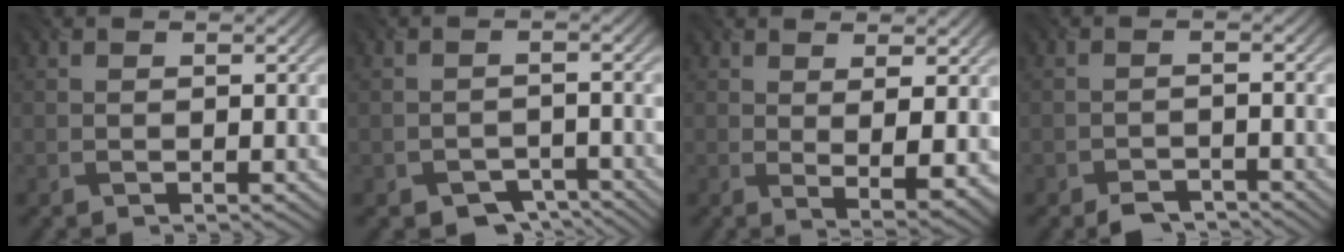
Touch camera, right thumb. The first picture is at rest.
{"total": 4.1, "force": [-3.0, 2.1, 1.6], "torque": [-0.022, -0.008, -0.047]}
{"total": 4.3, "force": [1.1, 1.1, 4.1], "torque": [-0.070, -0.012, 0.026]}
{"total": 3.1, "force": [-2.6, 1.1, 1.3], "torque": [-0.021, 0.000, -0.047]}